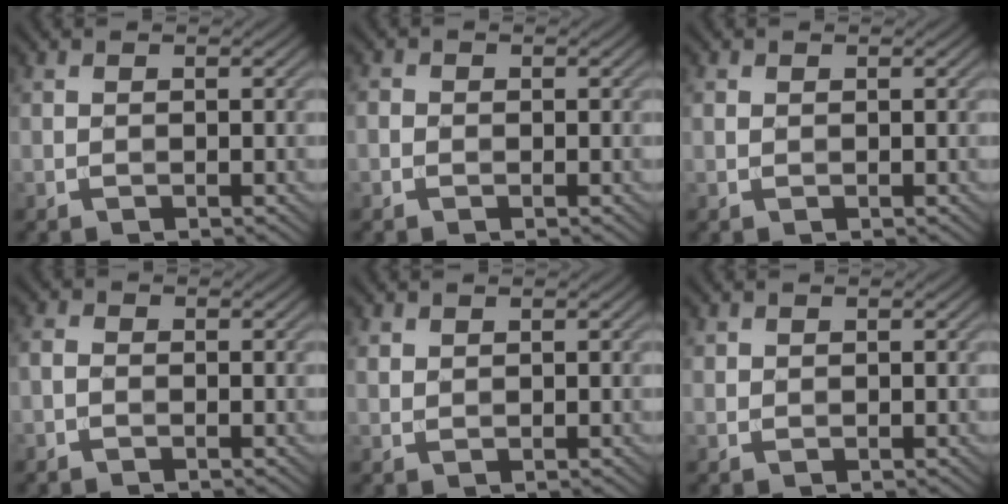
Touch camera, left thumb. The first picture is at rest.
{"total": 0.9, "force": [-0.4, 0.8, 0.2], "torque": [-0.003, -0.004, -0.009]}
{"total": 0.5, "force": [0.3, 0.4, 0.2], "torque": [-0.006, 0.000, 0.006]}
{"total": 1.3, "force": [-0.7, 0.8, 0.8], "torque": [-0.019, 0.001, -0.019]}
{"total": 1.0, "force": [0.8, 0.5, 0.3], "torque": [-0.013, -0.002, 0.019]}
{"total": 0.7, "force": [0.5, 0.4, 0.1], "torque": [-0.005, -0.002, 0.014]}